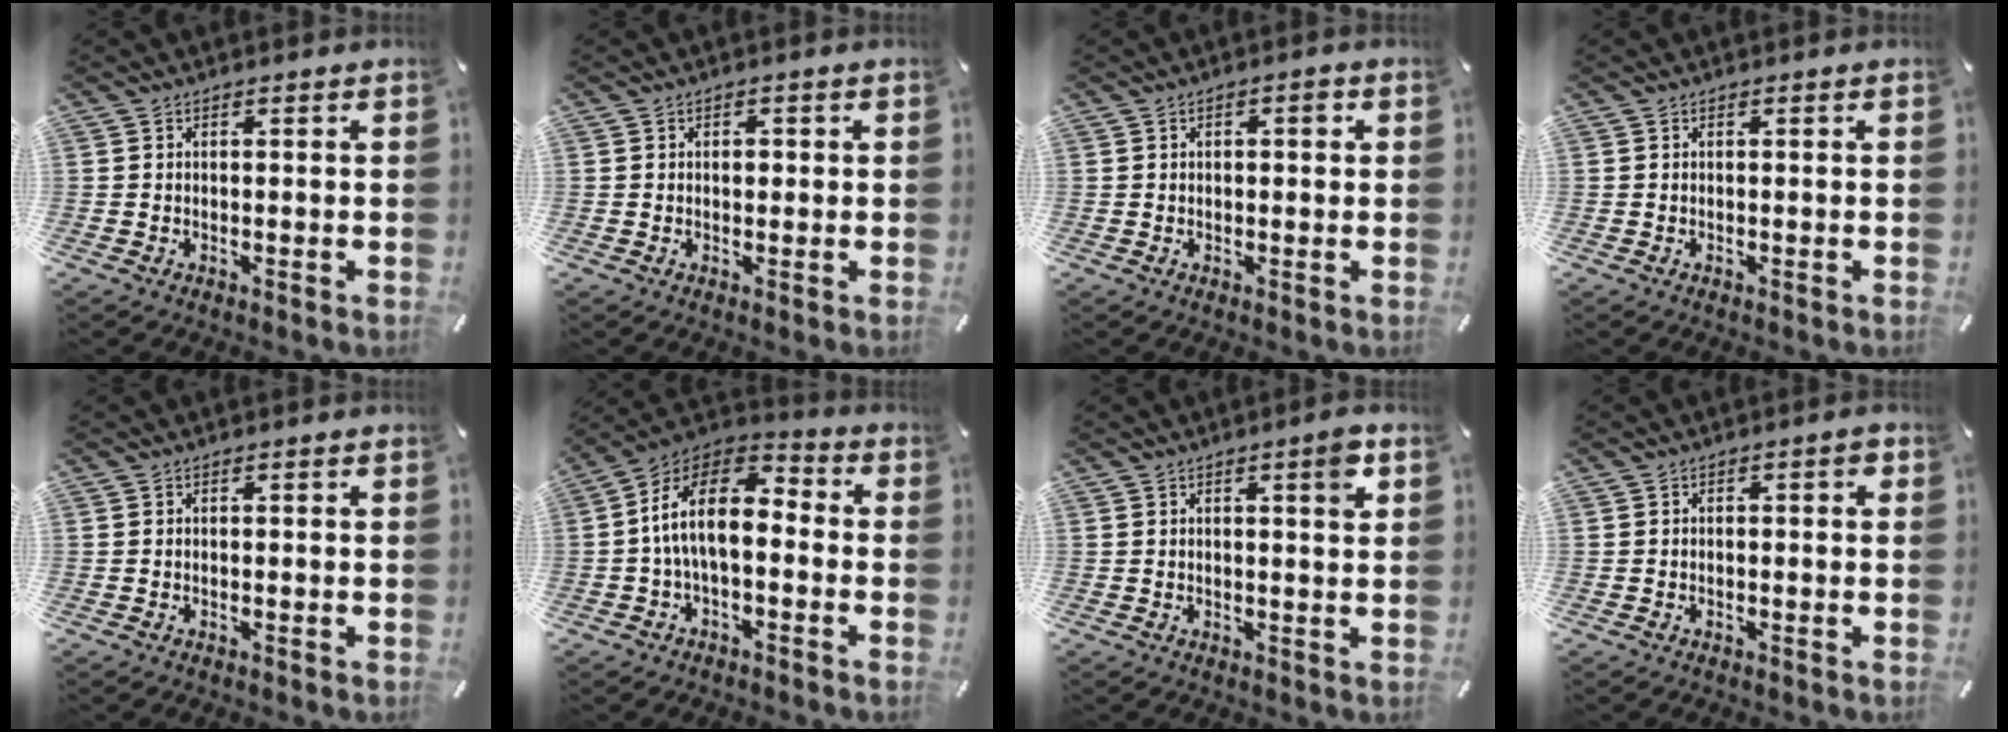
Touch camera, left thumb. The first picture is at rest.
{"total": 1.4, "force": [0.1, 1.2, 0.8], "torque": [-0.008, 0.004, -0.002]}
{"total": 2.1, "force": [0.4, 1.1, 1.7], "torque": [-0.026, 0.005, 0.003]}
{"total": 0.0}
{"total": 0.0}
{"total": 13.2, "force": [-0.9, 7.5, 10.8], "torque": [-0.224, 0.010, -0.018]}
{"total": 4.3, "force": [1.8, 0.8, 3.9], "torque": [-0.053, -0.006, 0.023]}
{"total": 2.0, "force": [-0.2, 0.8, 1.8], "torque": [-0.033, 0.008, -0.006]}